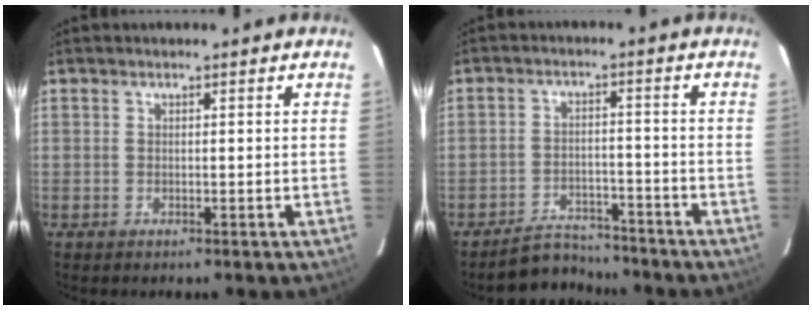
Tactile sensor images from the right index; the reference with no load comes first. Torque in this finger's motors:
{"motor_torque": [-0.04, -0.02, -0.21, -0.16]}